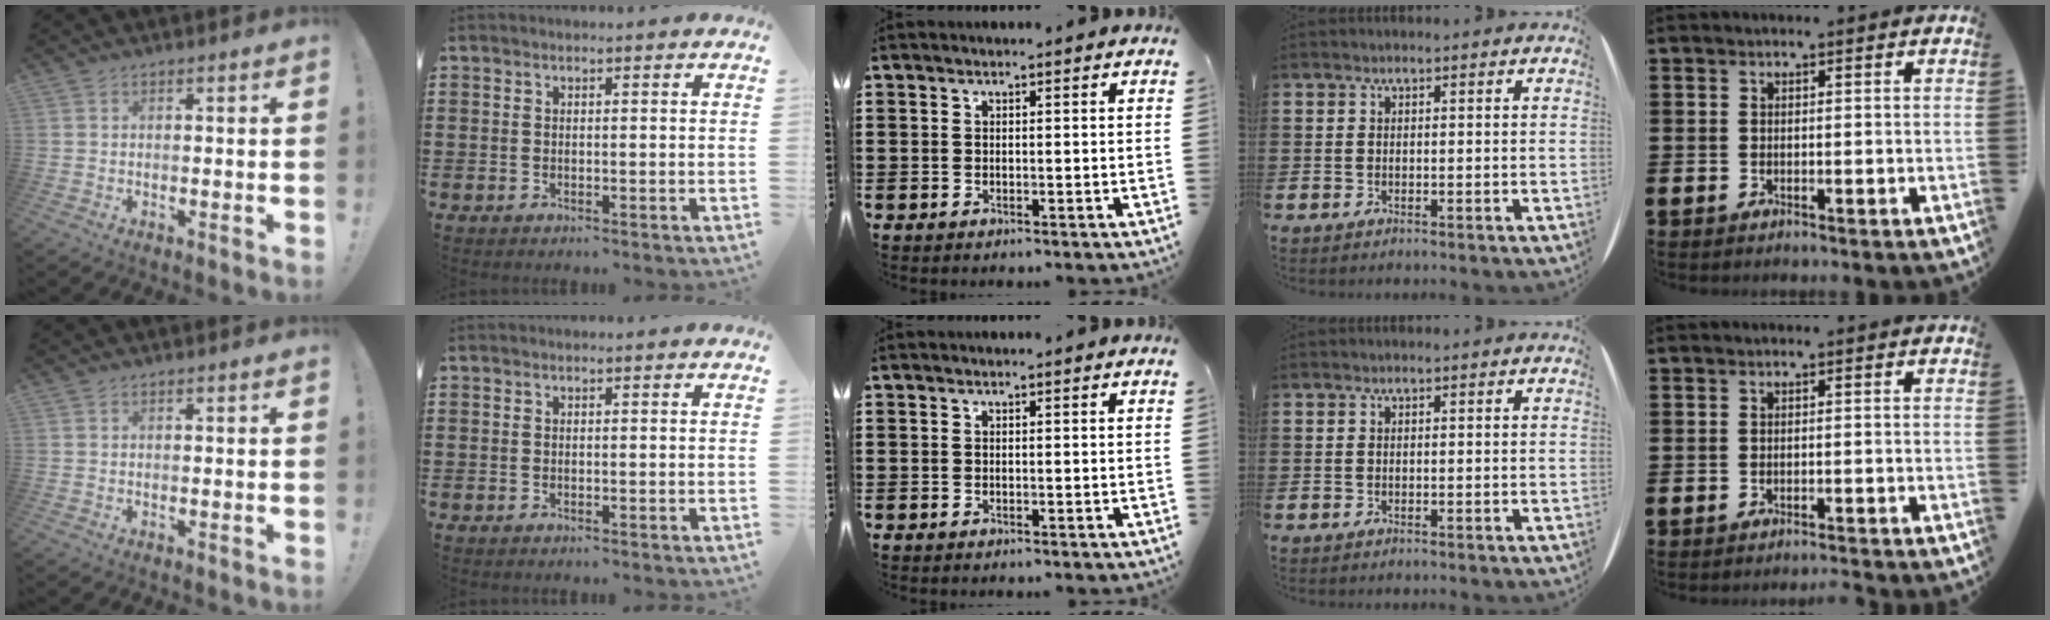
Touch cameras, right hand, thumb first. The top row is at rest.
{"little": {"total": 0.9, "force": [-0.9, -0.2, 0.1], "torque": [0.000, 0.001, -0.019]}}